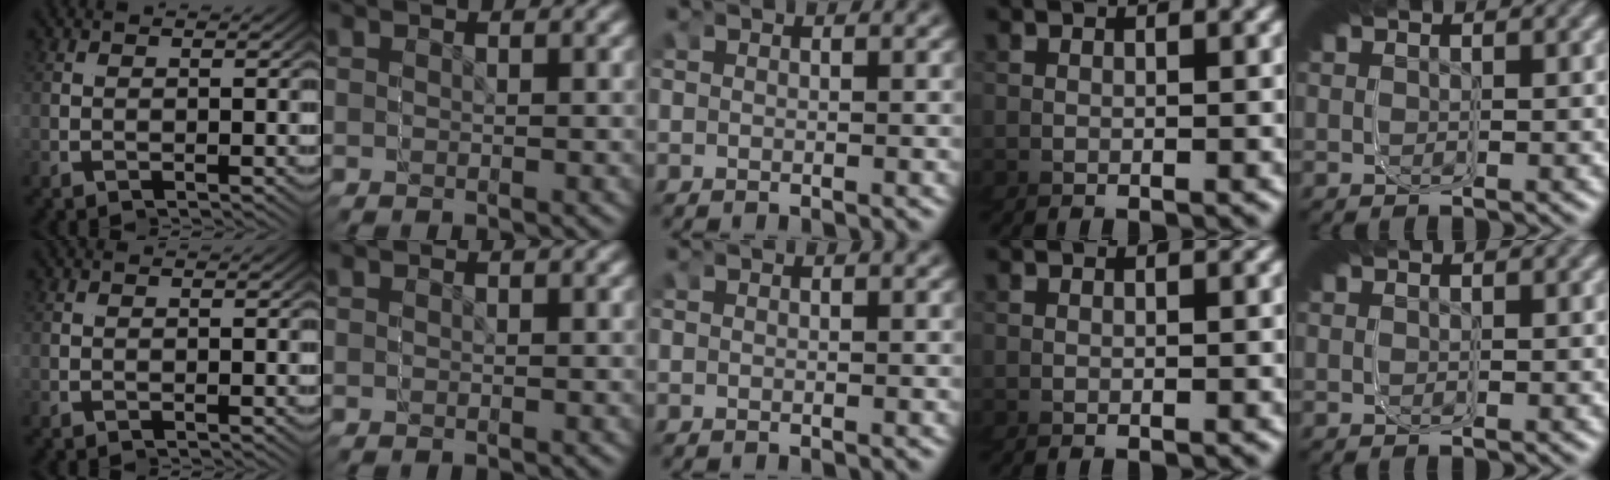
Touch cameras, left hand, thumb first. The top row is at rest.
{}